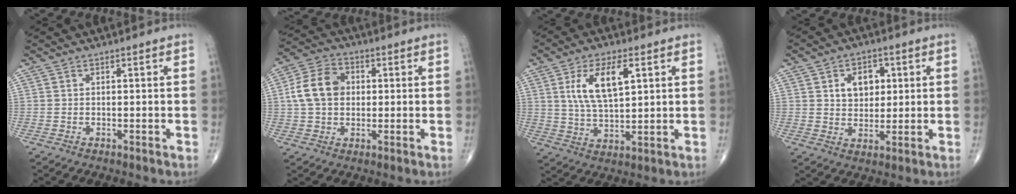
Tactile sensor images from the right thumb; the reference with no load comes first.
{"total": 9.9, "force": [1.0, 7.5, 6.4], "torque": [-0.109, 0.019, 0.011]}
{"total": 10.8, "force": [3.6, 4.6, 9.0], "torque": [-0.165, -0.010, 0.071]}
{"total": 7.2, "force": [2.1, 5.2, 4.6], "torque": [-0.037, -0.007, 0.032]}